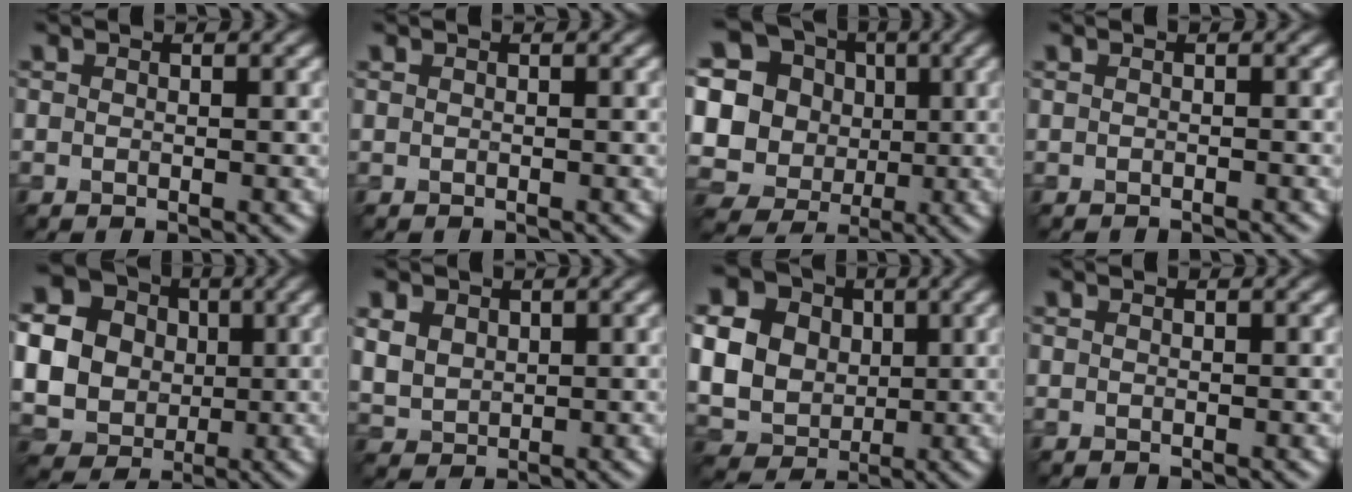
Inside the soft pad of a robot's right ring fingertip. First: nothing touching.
{"total": 0.0}
{"total": 19.1, "force": [2.8, 17.7, 6.6], "torque": [-0.190, 0.010, 0.031]}
{"total": 1.1, "force": [-1.0, 0.2, 0.4], "torque": [0.005, -0.004, -0.017]}
{"total": 16.3, "force": [1.3, 15.3, 5.6], "torque": [-0.185, -0.002, 0.007]}
{"total": 3.4, "force": [1.4, 2.6, 1.6], "torque": [-0.047, 0.002, 0.029]}
{"total": 13.3, "force": [2.7, 11.6, 5.9], "torque": [-0.160, 0.010, 0.048]}
{"total": 0.0}